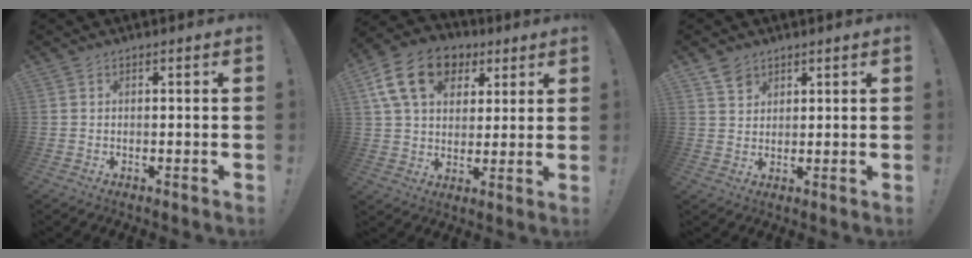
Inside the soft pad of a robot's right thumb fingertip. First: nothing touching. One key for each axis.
{"total": 17.4, "fx": 7.4, "fy": 12.5, "fz": 9.7, "tx": -0.147, "ty": -0.024, "tz": 0.141}
{"total": 4.0, "fx": 3.1, "fy": 2.4, "fz": 1.0, "tx": -0.014, "ty": -0.014, "tz": 0.058}